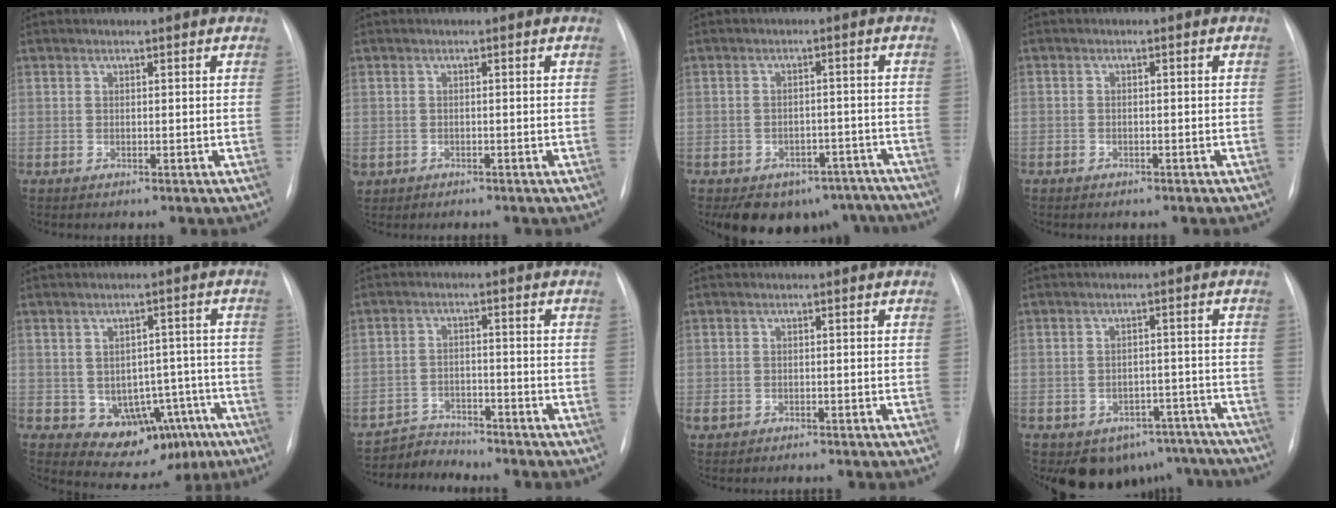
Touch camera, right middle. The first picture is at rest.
{"total": 1.1, "force": [-0.7, 0.8, 0.2], "torque": [-0.010, 0.002, -0.007]}
{"total": 13.2, "force": [-10.0, 7.7, 3.8], "torque": [-0.041, 0.023, -0.112]}
{"total": 1.4, "force": [-1.0, 1.0, 0.2], "torque": [-0.009, 0.004, -0.013]}
{"total": 10.6, "force": [-4.3, 7.5, 6.2], "torque": [-0.065, 0.030, -0.041]}
{"total": 4.2, "force": [-3.9, 0.4, -1.5], "torque": [0.030, -0.003, -0.069]}
{"total": 2.1, "force": [-1.5, 1.2, 0.9], "torque": [-0.019, 0.002, -0.016]}
{"total": 10.4, "force": [-7.9, 6.4, 2.1], "torque": [-0.005, 0.029, -0.091]}